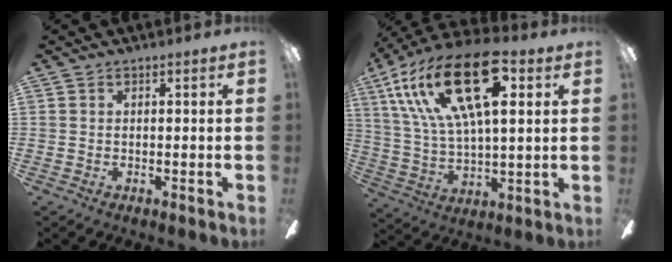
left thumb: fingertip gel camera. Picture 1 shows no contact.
{"total": 24.7, "force": [11.6, 10.5, 19.1], "torque": [-0.361, -0.037, 0.191]}